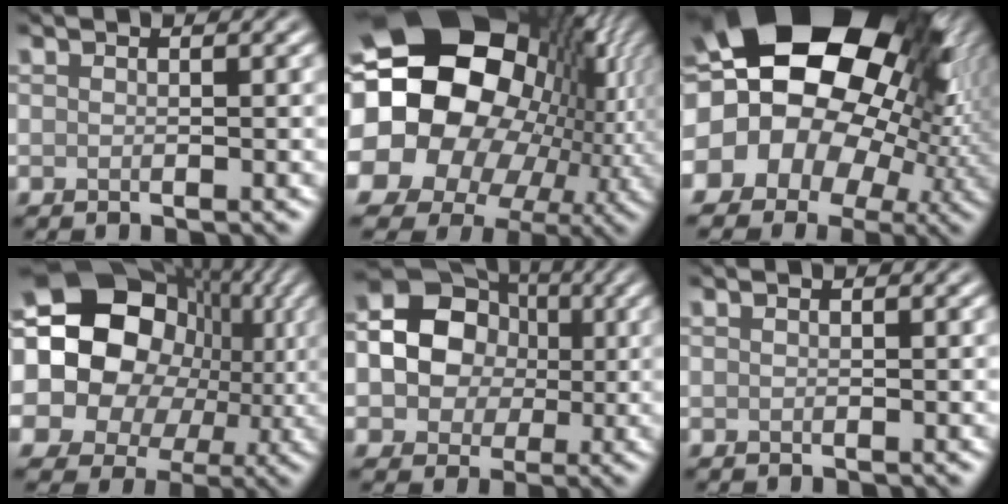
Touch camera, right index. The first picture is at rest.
{"total": 24.1, "force": [0.0, 20.1, 13.3], "torque": [-0.256, 0.000, -0.034]}
{"total": 22.1, "force": [3.7, 16.1, 14.8], "torque": [-0.215, 0.018, 0.027]}
{"total": 21.6, "force": [2.5, 18.3, 11.2], "torque": [-0.219, 0.029, 0.004]}
{"total": 10.2, "force": [0.5, 8.8, 5.2], "torque": [-0.097, 0.036, -0.007]}
{"total": 0.0}